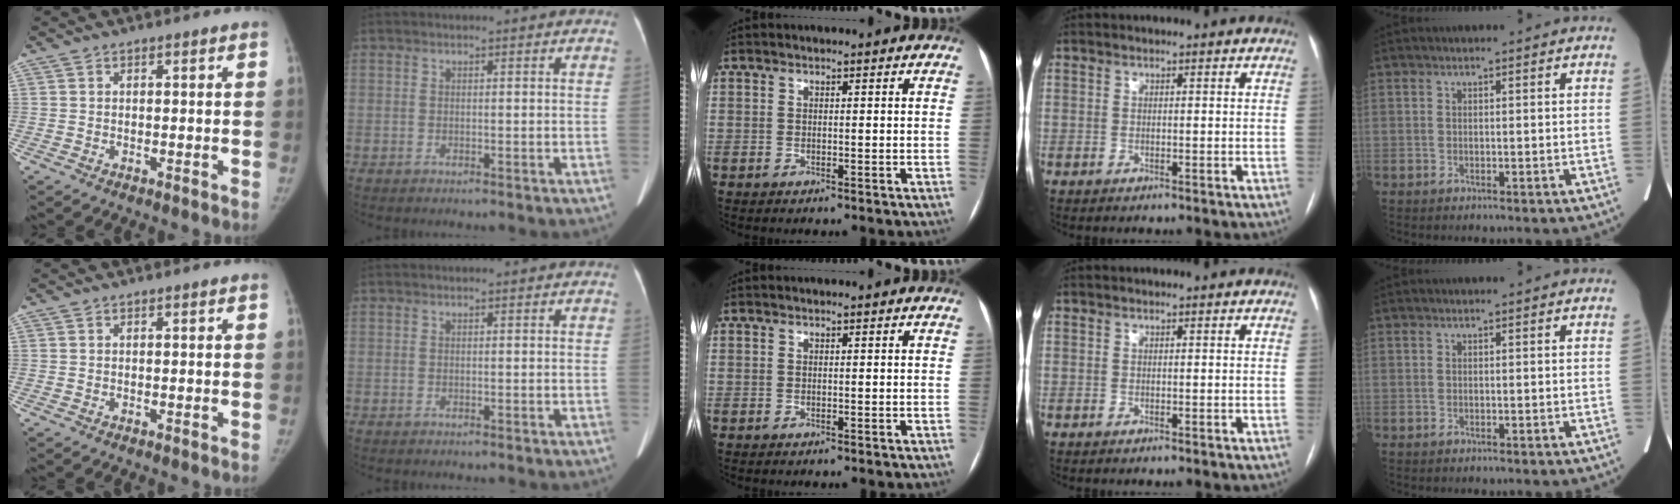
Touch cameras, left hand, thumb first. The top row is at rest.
{}